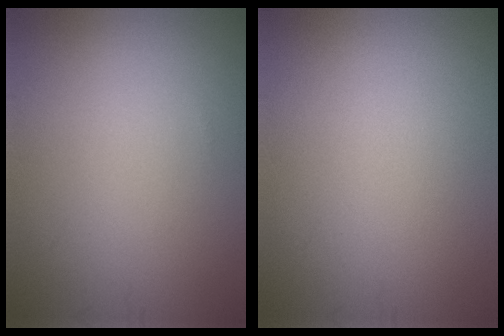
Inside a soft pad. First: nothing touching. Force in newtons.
{"total": 0.0}